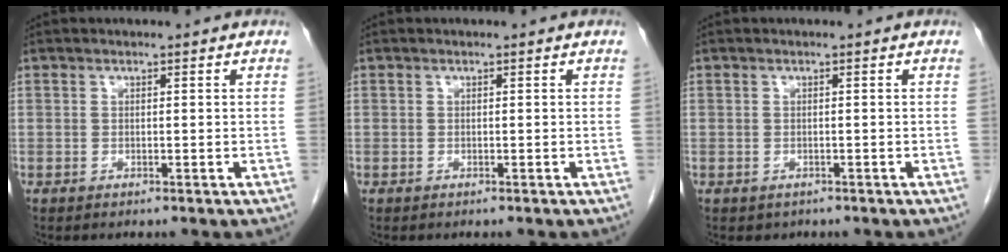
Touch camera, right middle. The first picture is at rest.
{"total": 0.0}
{"total": 0.9, "force": [-0.5, 0.7, 0.1], "torque": [-0.007, 0.002, -0.001]}